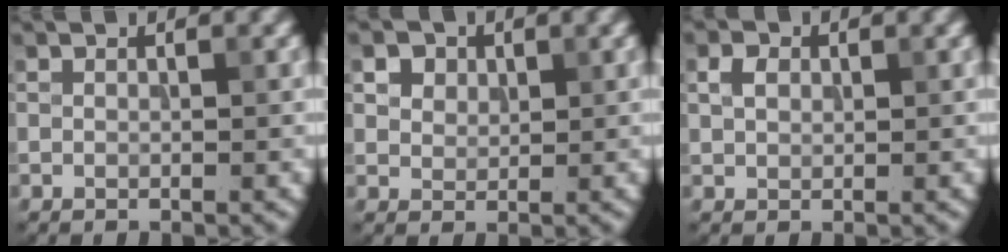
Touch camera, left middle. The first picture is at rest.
{"total": 6.0, "force": [3.5, 4.0, 2.8], "torque": [-0.060, 0.011, 0.052]}
{"total": 1.7, "force": [0.6, 1.3, 1.0], "torque": [-0.019, 0.006, 0.009]}